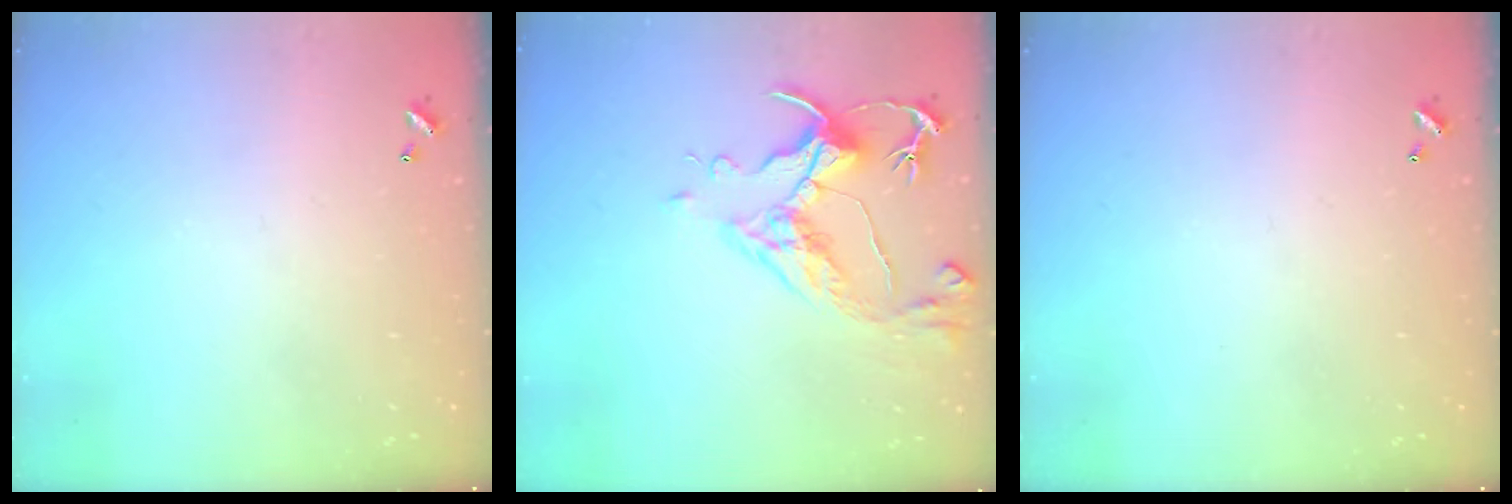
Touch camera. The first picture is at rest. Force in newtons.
{"total": 5.0, "press": 4.8, "slide": 1.4}
{"total": 0.0}